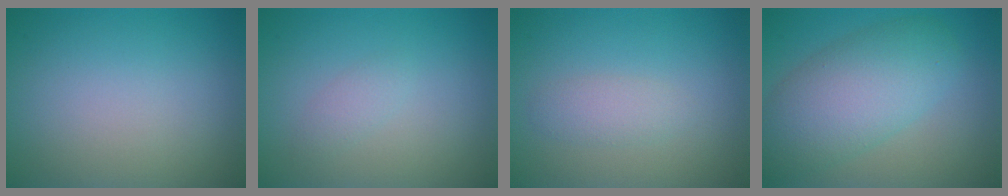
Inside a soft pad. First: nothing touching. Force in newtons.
{"total": 1.0, "press": 1.0, "slide": 0.1}
{"total": 1.5, "press": 1.5, "slide": 0.1}
{"total": 7.0, "press": 7.0, "slide": 0.3}